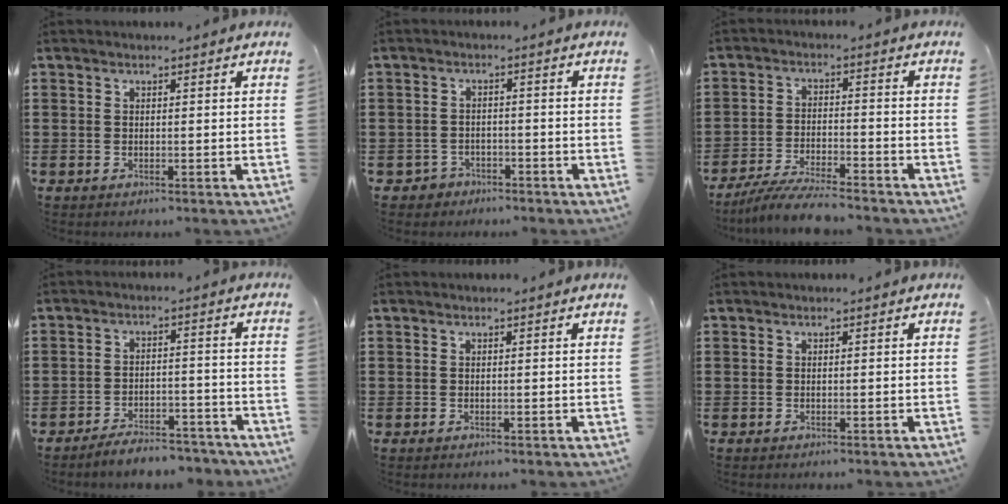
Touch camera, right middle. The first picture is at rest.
{"total": 2.2, "force": [-2.0, 1.0, -0.1], "torque": [-0.006, 0.000, -0.044]}
{"total": 6.1, "force": [-5.6, 0.1, 2.3], "torque": [-0.057, -0.013, -0.109]}
{"total": 4.8, "force": [-4.7, 0.5, 1.1], "torque": [-0.025, 0.002, -0.094]}
{"total": 0.0}
{"total": 0.0}